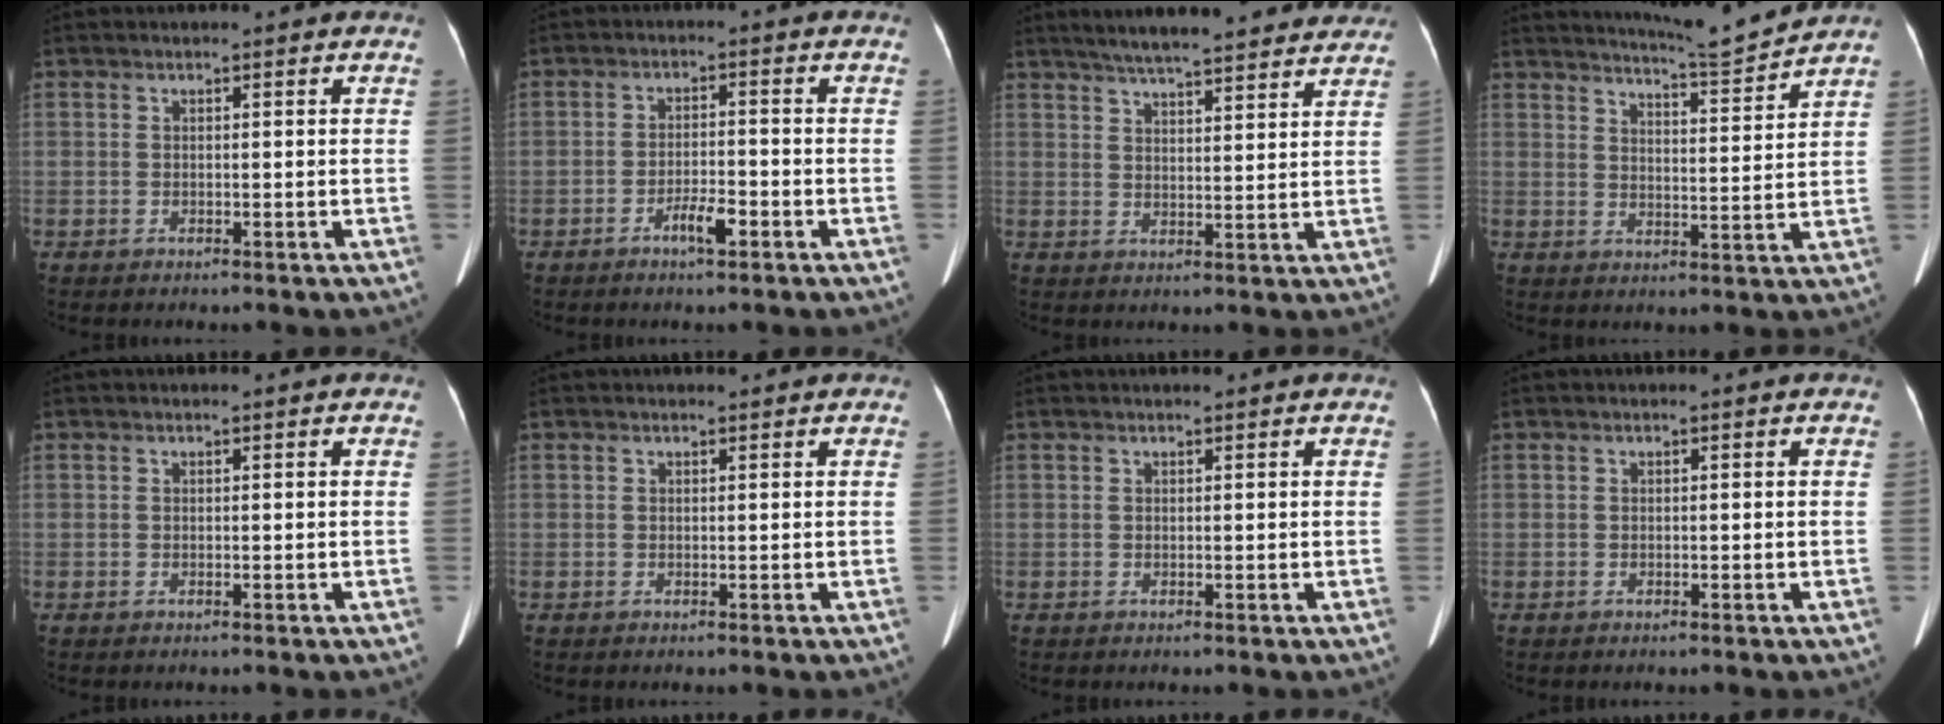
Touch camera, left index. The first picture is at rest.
{"total": 3.5, "force": [-2.1, 0.7, 2.7], "torque": [-0.050, 0.001, -0.038]}
{"total": 17.9, "force": [15.8, 2.6, 8.1], "torque": [-0.117, 0.030, 0.207]}
{"total": 8.7, "force": [8.4, -1.5, 1.8], "torque": [-0.039, -0.018, 0.129]}
{"total": 0.0}
{"total": 0.6, "force": [0.6, 0.1, 0.1], "torque": [-0.009, 0.000, 0.008]}
{"total": 1.2, "force": [1.0, 0.2, 0.7], "torque": [-0.009, 0.013, 0.014]}
{"total": 0.0}